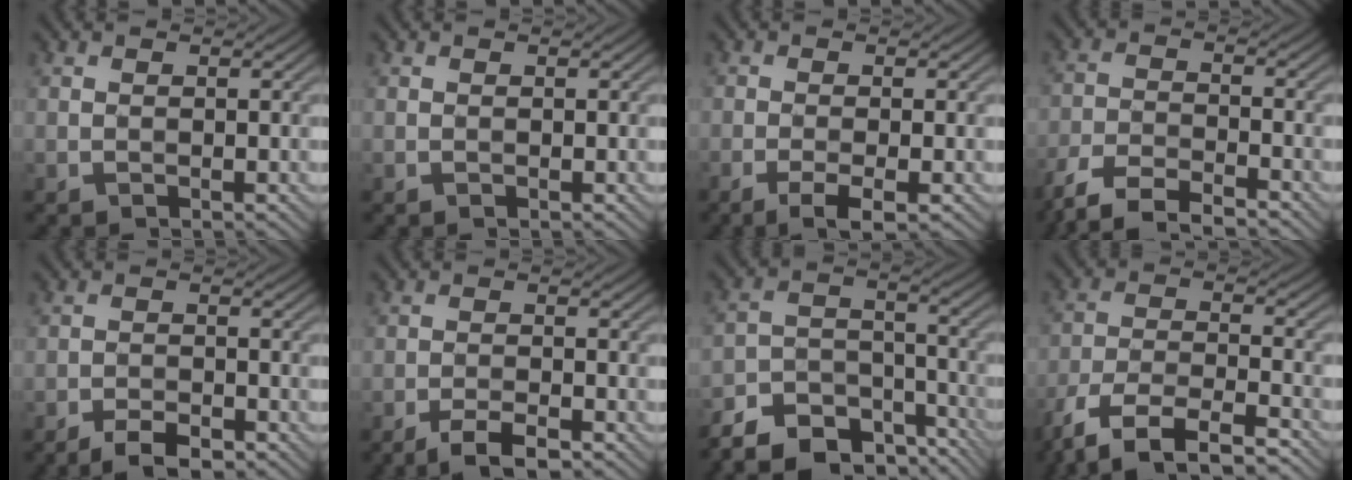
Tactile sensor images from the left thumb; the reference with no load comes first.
{"total": 0.0}
{"total": 3.6, "force": [-2.1, 0.6, 2.9], "torque": [-0.061, 0.003, -0.038]}
{"total": 6.9, "force": [-5.8, 1.6, 3.4], "torque": [-0.071, -0.004, -0.117]}
{"total": 4.1, "force": [-3.3, 1.1, 2.2], "torque": [-0.037, 0.005, -0.056]}
{"total": 3.9, "force": [-3.0, 0.7, 2.3], "torque": [-0.048, 0.005, -0.054]}
{"total": 11.5, "force": [-9.6, 4.9, 4.0], "torque": [-0.083, -0.009, -0.147]}
{"total": 9.3, "force": [-7.4, 2.5, 5.0], "torque": [-0.106, -0.002, -0.147]}